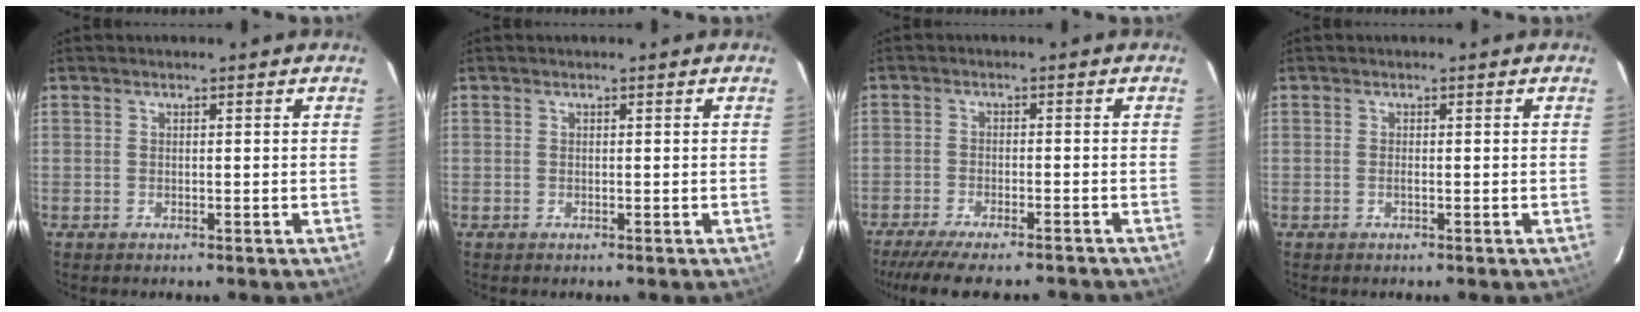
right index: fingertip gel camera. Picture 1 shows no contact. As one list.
[{"total": 0.0}, {"total": 12.5, "force": [-10.8, 2.4, 5.7], "torque": [-0.126, -0.025, -0.166]}, {"total": 0.0}]